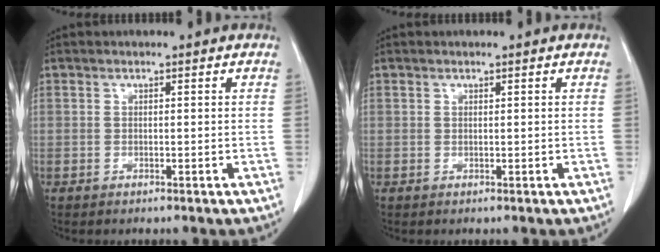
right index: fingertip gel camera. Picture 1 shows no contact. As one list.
[{"total": 0.0}]